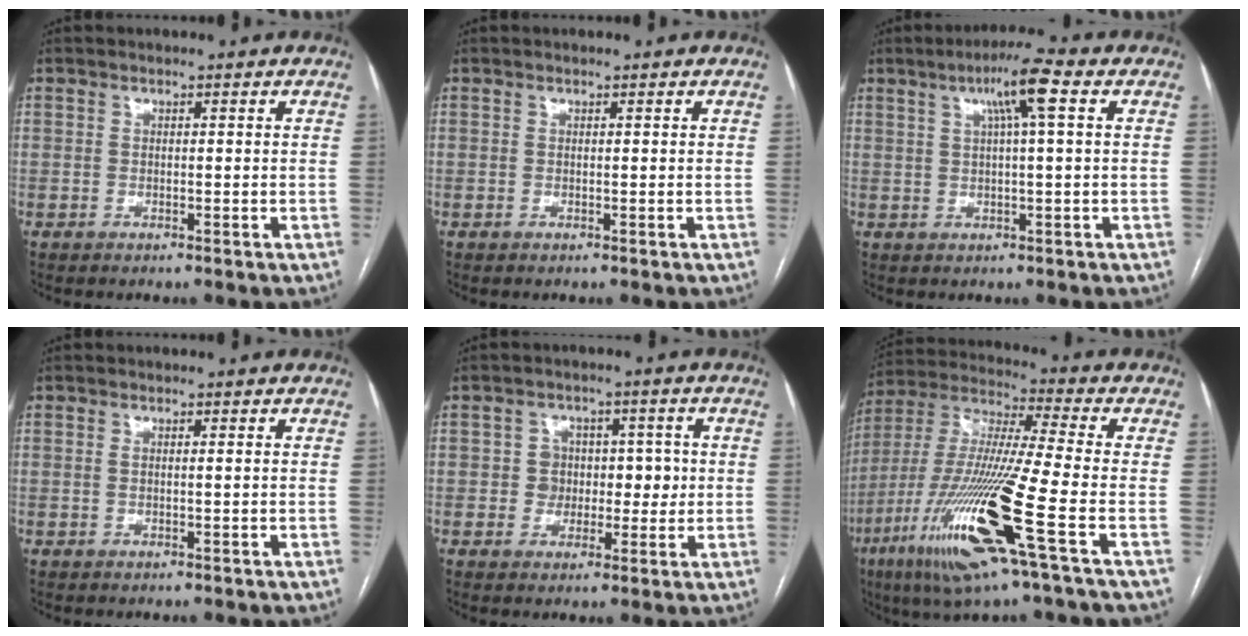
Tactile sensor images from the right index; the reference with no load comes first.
{"total": 0.0}
{"total": 6.6, "force": [2.5, -0.2, 6.1], "torque": [-0.105, 0.011, 0.039]}
{"total": 0.9, "force": [0.3, 0.0, 0.9], "torque": [-0.023, 0.000, 0.005]}
{"total": 5.1, "force": [0.2, 4.8, 1.7], "torque": [-0.004, 0.022, 0.006]}
{"total": 20.2, "force": [-8.0, 0.0, 18.5], "torque": [-0.405, -0.036, -0.158]}